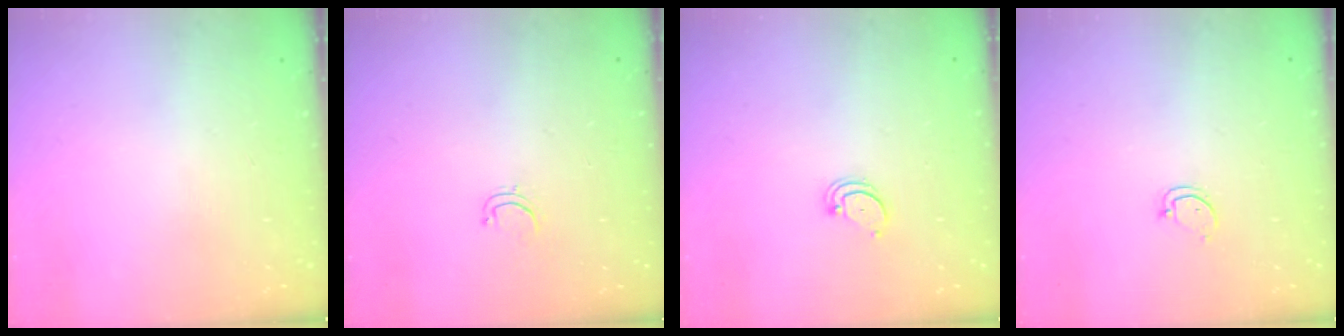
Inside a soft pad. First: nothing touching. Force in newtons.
{"total": 3.3, "press": 3.2, "slide": 0.3}
{"total": 1.8, "press": 1.8, "slide": 0.2}
{"total": 2.5, "press": 2.5, "slide": 0.3}